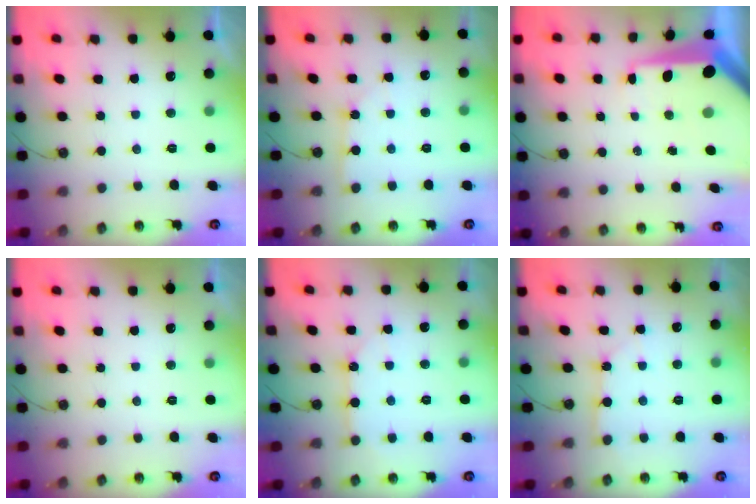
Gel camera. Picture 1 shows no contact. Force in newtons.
{"total": 2.5, "press": 2.5, "slide": 0.3}
{"total": 14.8, "press": 14.7, "slide": 1.6}
{"total": 0.0}
{"total": 9.1, "press": 9.1, "slide": 0.9}
{"total": 2.8, "press": 2.8, "slide": 0.2}